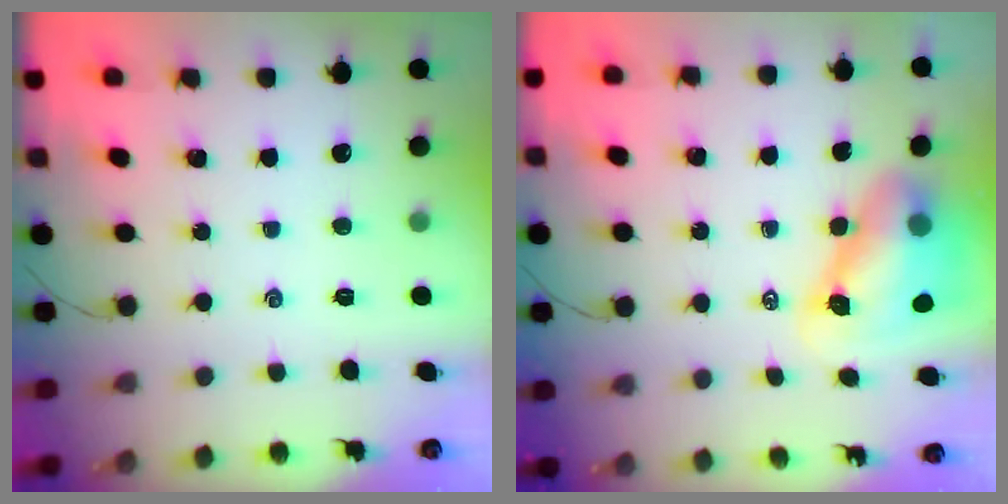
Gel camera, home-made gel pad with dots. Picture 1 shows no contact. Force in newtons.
{"total": 9.9, "press": 9.5, "slide": 2.8}